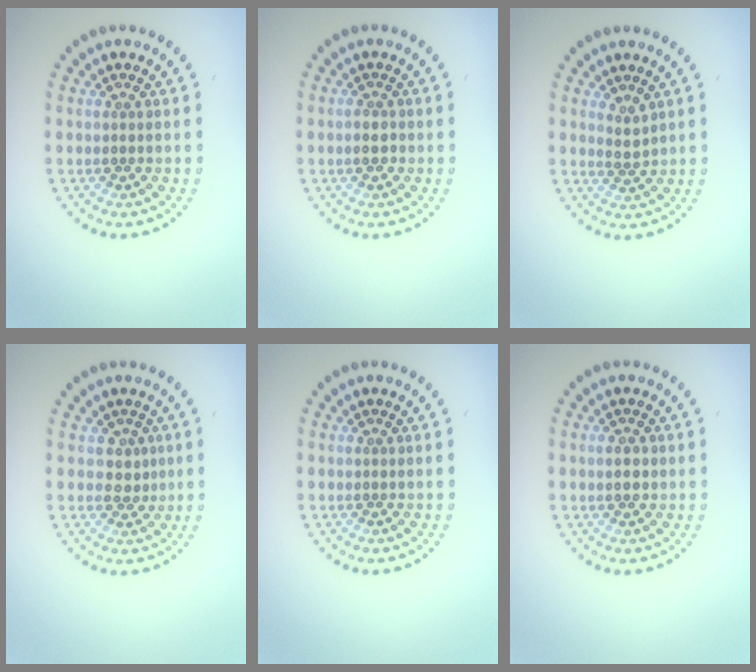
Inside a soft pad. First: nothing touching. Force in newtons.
{"total": 1.0, "press": 1.0, "slide": 0.3}
{"total": 1.4, "press": 1.1, "slide": 0.8}
{"total": 1.7, "press": 1.3, "slide": 1.1}
{"total": 0.0}
{"total": 1.9, "press": 1.9, "slide": 0.1}